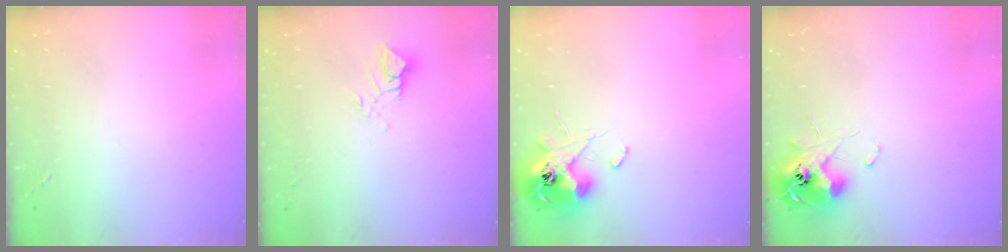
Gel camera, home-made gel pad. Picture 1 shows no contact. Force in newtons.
{"total": 7.4, "press": 7.4, "slide": 0.8}
{"total": 12.4, "press": 12.4, "slide": 1.0}
{"total": 11.2, "press": 11.2, "slide": 0.8}